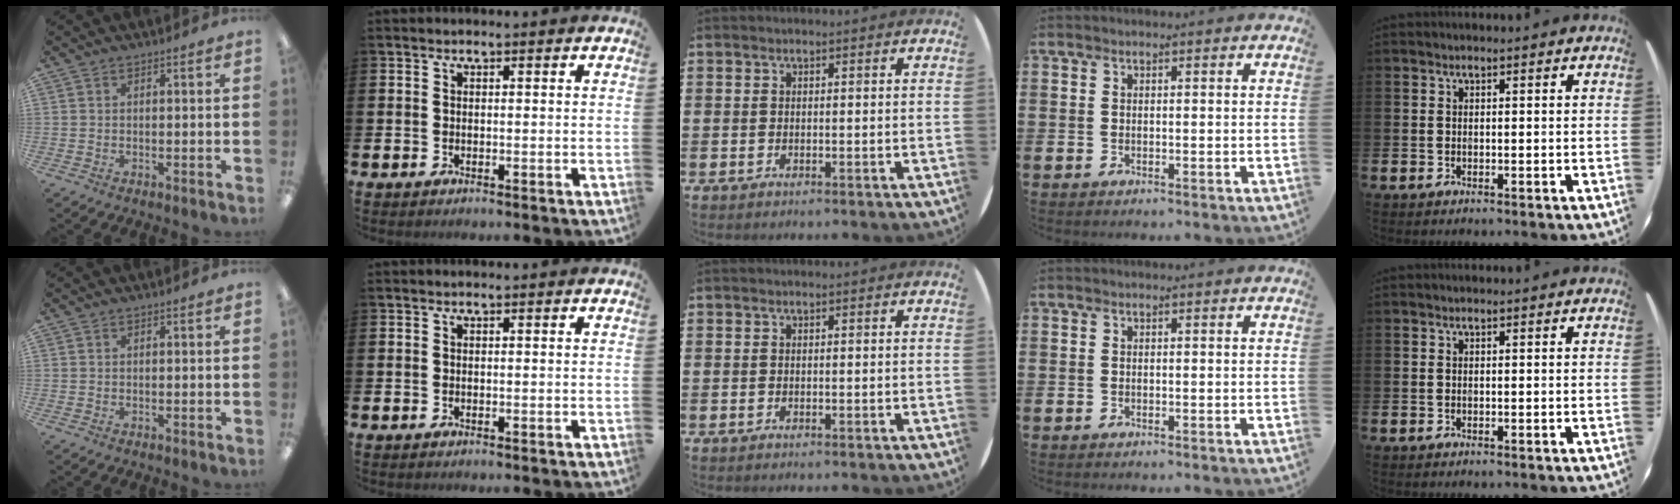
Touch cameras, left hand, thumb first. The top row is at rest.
{}